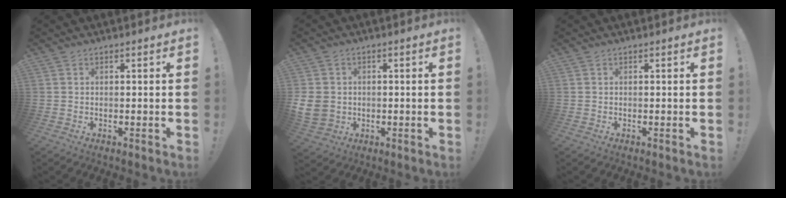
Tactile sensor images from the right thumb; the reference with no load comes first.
{"total": 6.7, "force": [-0.4, 6.0, 3.0], "torque": [-0.066, 0.001, -0.003]}
{"total": 0.0}